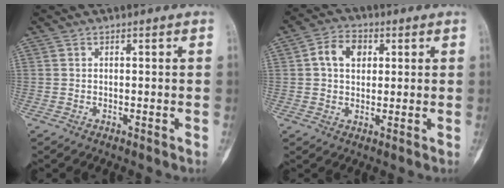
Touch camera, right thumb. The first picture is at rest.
{"total": 6.8, "force": [1.5, 5.0, 4.3], "torque": [-0.060, 0.009, 0.021]}